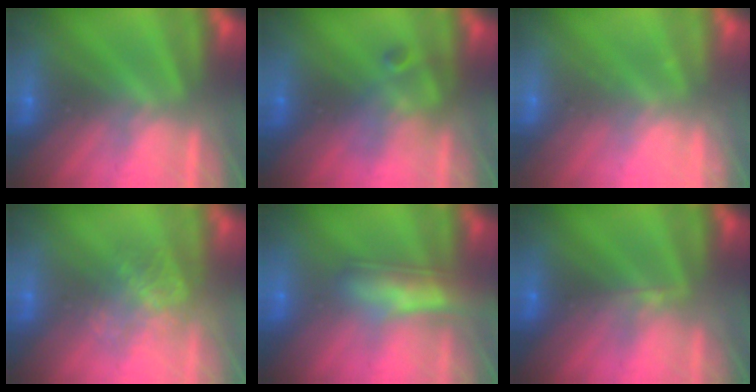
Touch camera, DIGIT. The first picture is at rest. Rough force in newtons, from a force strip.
{"total": 2.6}
{"total": 2.2}
{"total": 4.4}
{"total": 7.9}
{"total": 2.8}